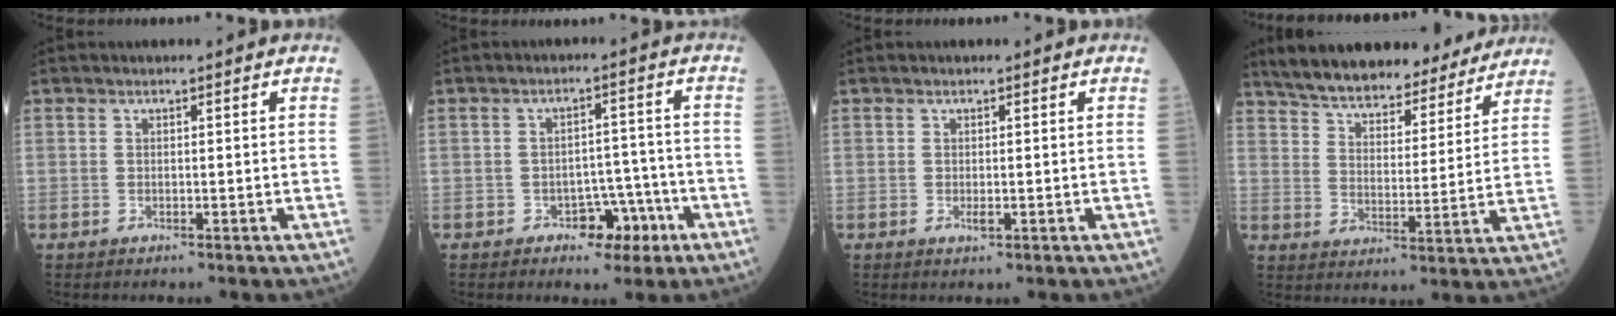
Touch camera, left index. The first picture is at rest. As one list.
[{"total": 5.2, "force": [-3.0, 3.2, 2.9], "torque": [-0.030, 0.015, -0.041]}, {"total": 0.9, "force": [-0.3, 0.4, 0.8], "torque": [-0.012, -0.002, -0.004]}, {"total": 21.0, "force": [18.8, 5.4, 7.6], "torque": [-0.116, 0.007, 0.266]}]